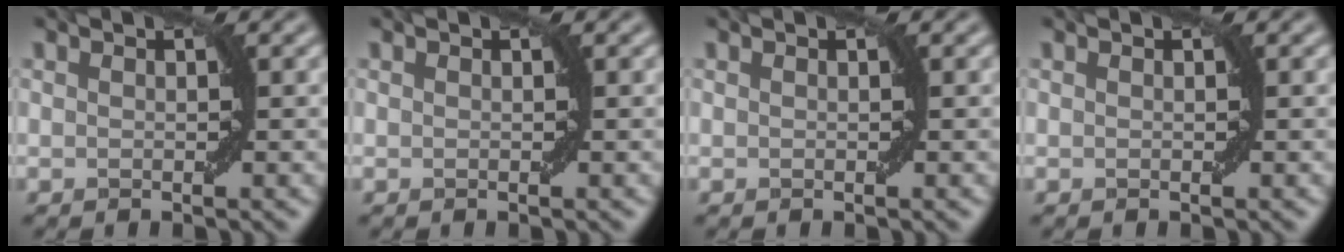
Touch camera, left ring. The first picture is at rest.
{"total": 0.0}
{"total": 0.0}
{"total": 0.0}